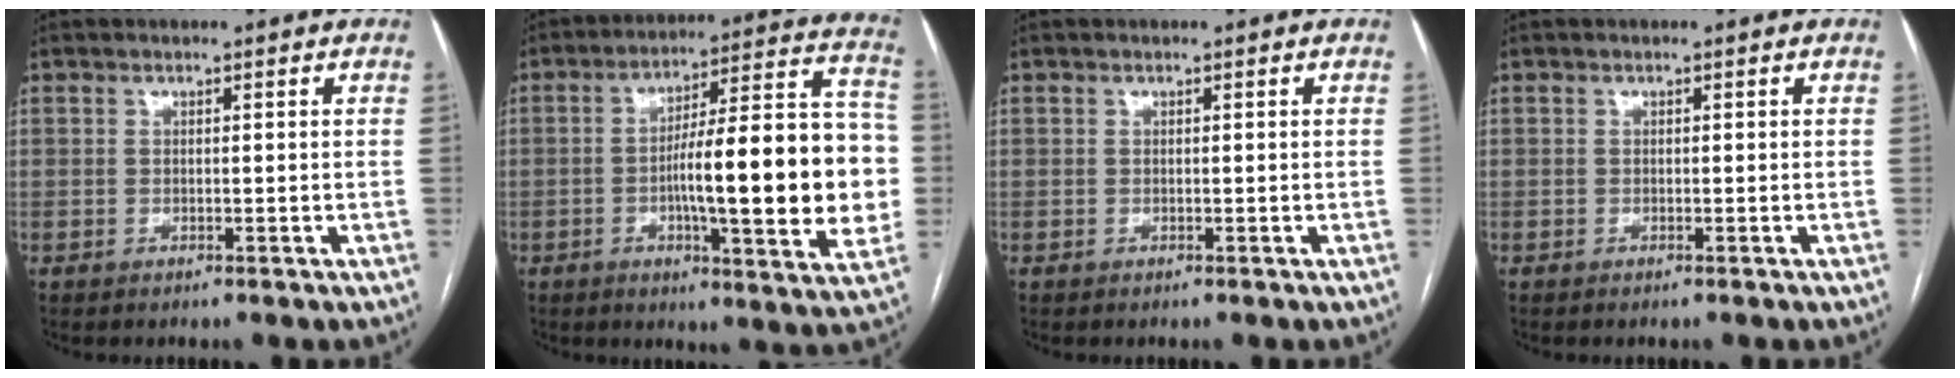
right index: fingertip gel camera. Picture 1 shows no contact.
{"total": 21.8, "force": [-2.5, 3.6, 21.4], "torque": [-0.265, 0.032, -0.032]}
{"total": 0.0}
{"total": 0.0}